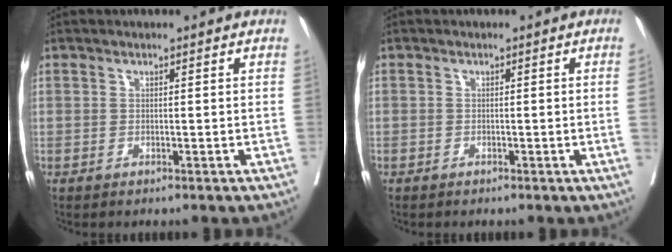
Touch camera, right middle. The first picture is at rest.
{"total": 0.7, "force": [-0.1, -0.2, 0.6], "torque": [-0.009, 0.000, -0.001]}